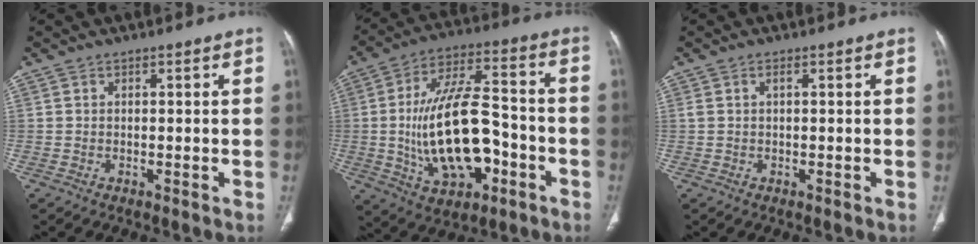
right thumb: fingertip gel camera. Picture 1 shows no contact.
{"total": 20.1, "force": [-4.1, 10.2, 16.8], "torque": [-0.286, 0.034, -0.059]}
{"total": 0.9, "force": [0.3, 0.3, 0.9], "torque": [-0.025, 0.009, 0.006]}